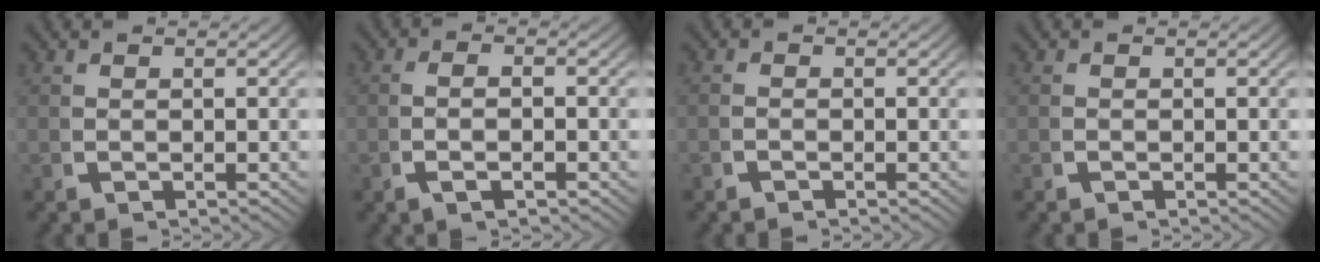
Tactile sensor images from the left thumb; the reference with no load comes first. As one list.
[{"total": 2.1, "force": [-0.8, 0.9, 1.7], "torque": [-0.040, -0.002, -0.016]}, {"total": 0.7, "force": [-0.7, 0.2, 0.0], "torque": [0.003, -0.003, -0.015]}, {"total": 0.0}]